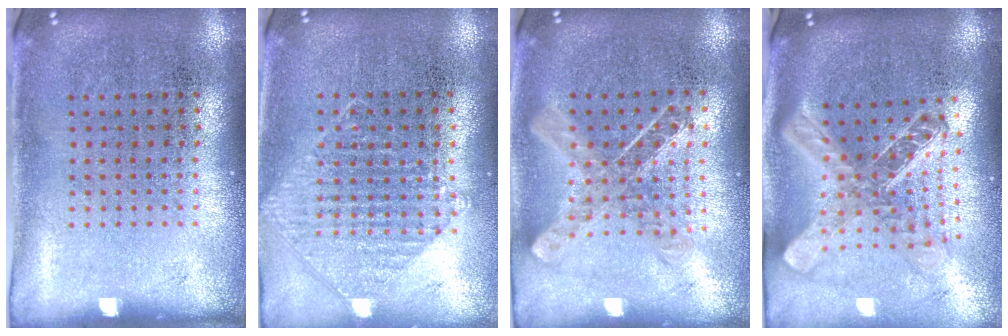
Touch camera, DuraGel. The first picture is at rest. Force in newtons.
{"total": 0.9, "press": 0.9, "slide": 0.2}
{"total": 1.0, "press": 1.0, "slide": 0.1}
{"total": 2.6, "press": 1.9, "slide": 1.8}